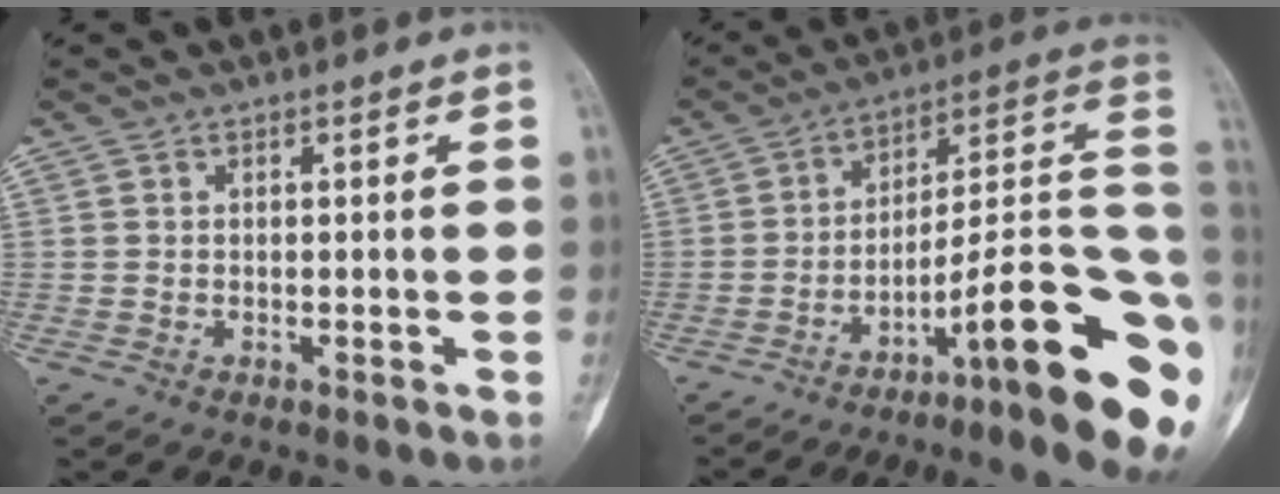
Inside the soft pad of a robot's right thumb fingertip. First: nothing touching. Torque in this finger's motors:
{"motor_torque": [0.56, 0.69, 1.45, -1.32, 0.05]}